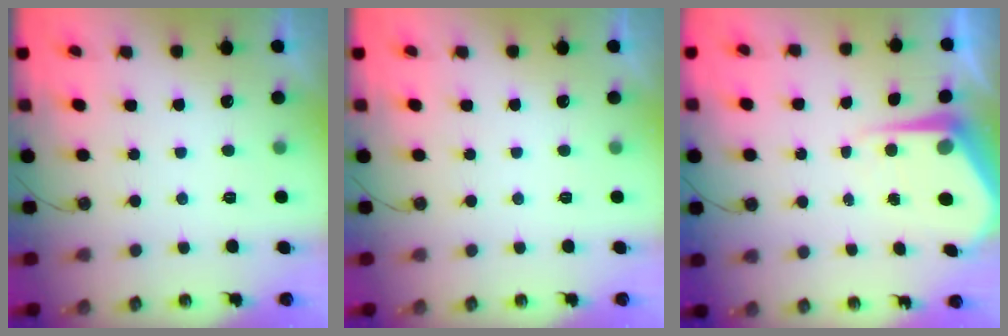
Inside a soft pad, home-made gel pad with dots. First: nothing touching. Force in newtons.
{"total": 0.0}
{"total": 8.3, "press": 8.3, "slide": 0.3}